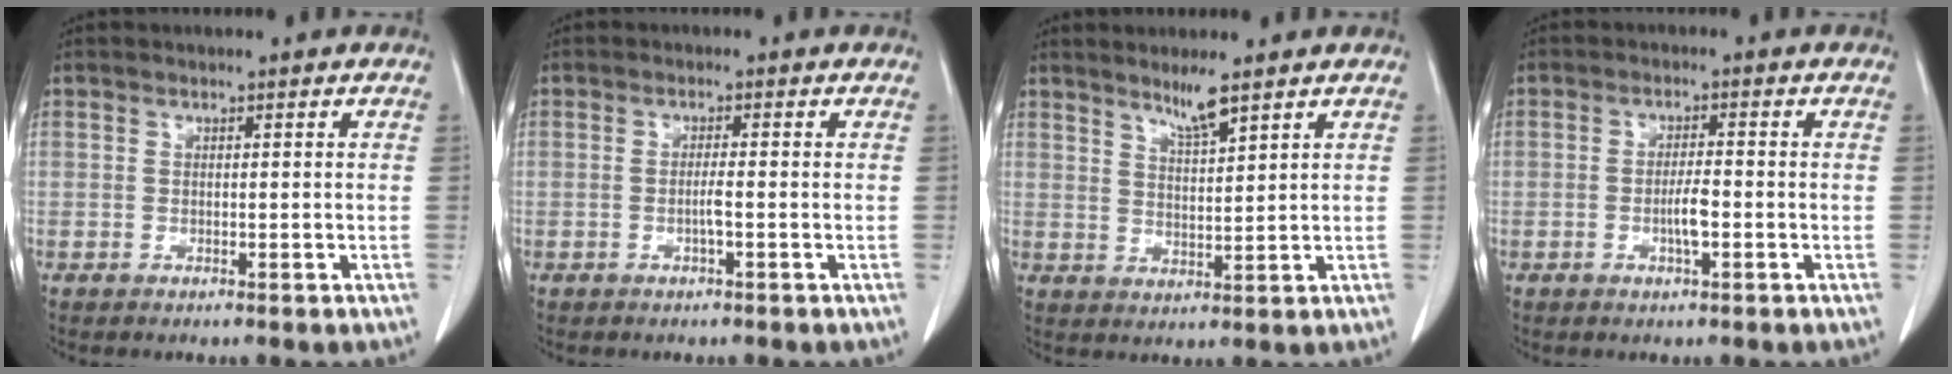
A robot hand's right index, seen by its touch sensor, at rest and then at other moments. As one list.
[{"total": 1.6, "force": [-0.4, -0.1, 1.6], "torque": [-0.027, 0.002, -0.008]}, {"total": 4.1, "force": [3.2, -0.3, 2.5], "torque": [-0.048, -0.008, 0.061]}, {"total": 3.0, "force": [-0.8, 0.4, 2.8], "torque": [-0.050, 0.002, -0.013]}]